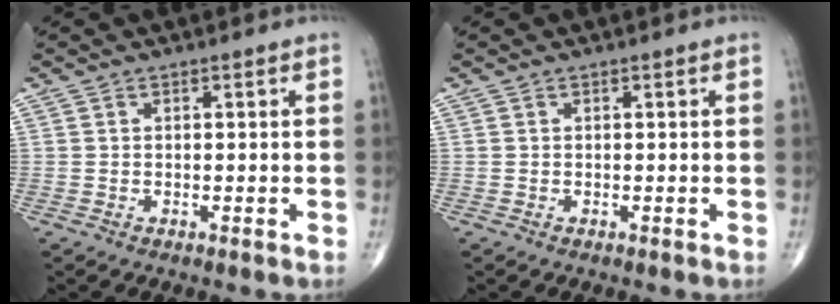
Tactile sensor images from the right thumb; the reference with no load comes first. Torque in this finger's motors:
{"motor_torque": [0.00, 0.01, 0.00, 0.00, 0.01]}